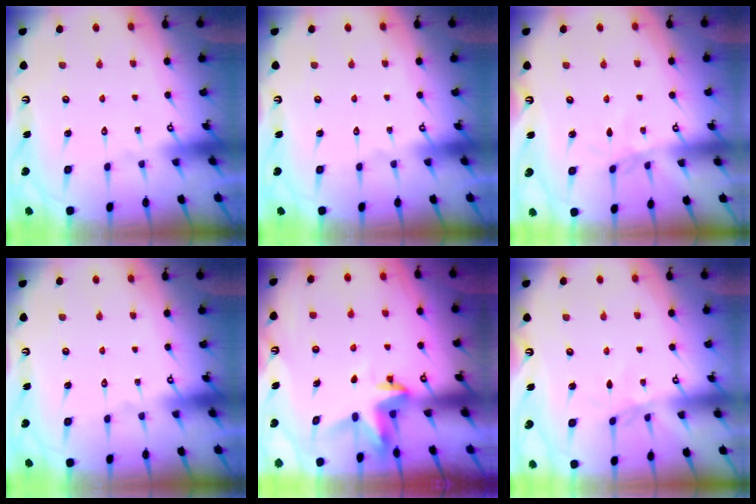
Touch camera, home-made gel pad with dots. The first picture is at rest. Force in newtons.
{"total": 0.0}
{"total": 2.2, "press": 2.2, "slide": 0.3}
{"total": 0.0}
{"total": 3.8, "press": 3.8, "slide": 0.3}
{"total": 2.2, "press": 2.2, "slide": 0.3}